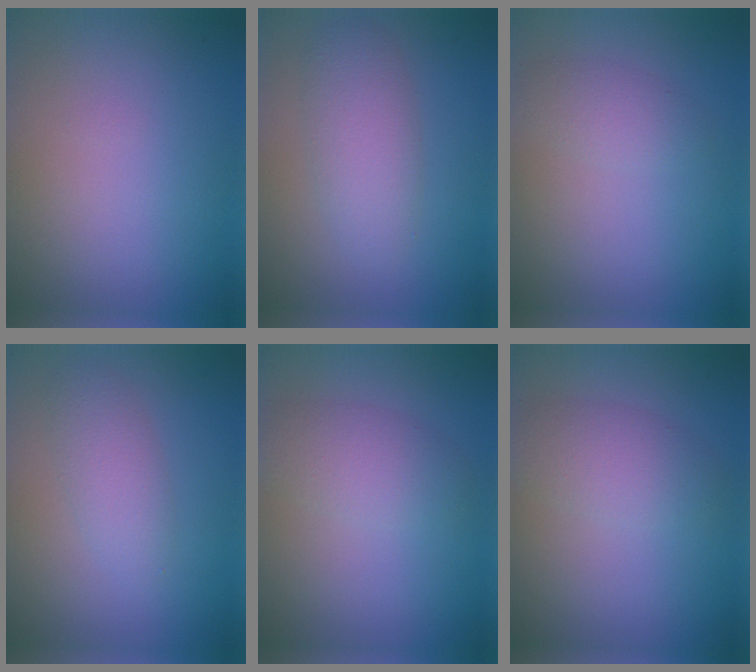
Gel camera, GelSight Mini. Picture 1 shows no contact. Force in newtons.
{"total": 3.5, "press": 3.5, "slide": 0.3}
{"total": 1.8, "press": 1.8, "slide": 0.1}
{"total": 2.4, "press": 2.4, "slide": 0.1}
{"total": 3.0, "press": 3.0, "slide": 0.1}
{"total": 3.0, "press": 3.0, "slide": 0.1}